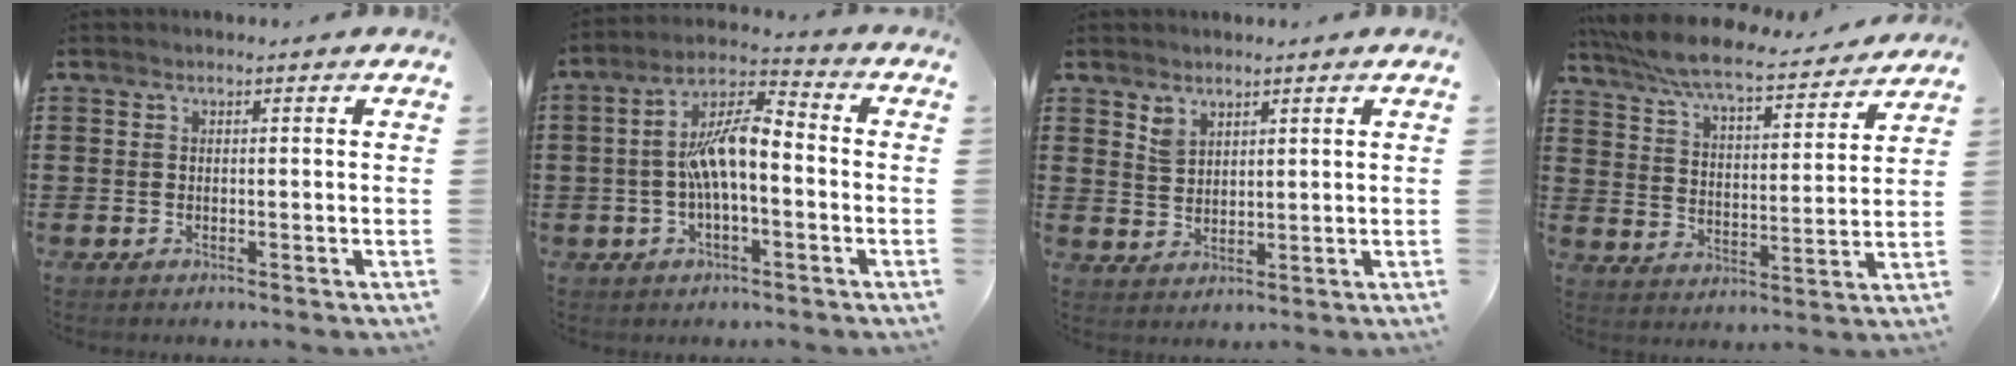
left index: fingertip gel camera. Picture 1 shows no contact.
{"total": 9.3, "force": [-0.7, 3.4, 8.6], "torque": [-0.182, 0.005, -0.018]}
{"total": 2.8, "force": [2.3, 1.3, 0.7], "torque": [-0.018, 0.002, 0.045]}
{"total": 7.1, "force": [6.5, 0.4, 2.7], "torque": [-0.080, -0.039, 0.111]}